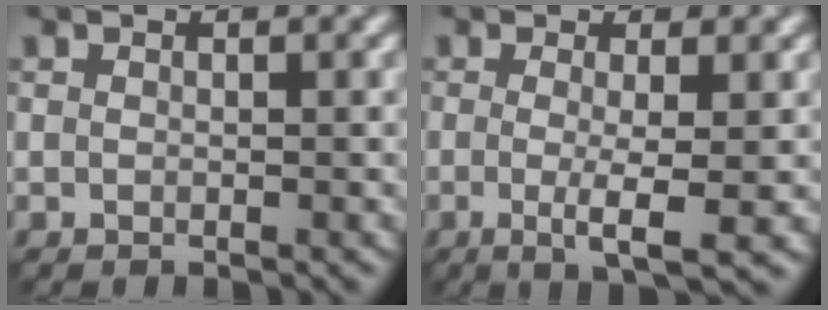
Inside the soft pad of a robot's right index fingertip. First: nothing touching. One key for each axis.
{"total": 3.8, "fx": -1.1, "fy": 0.4, "fz": 3.6, "tx": -0.064, "ty": -0.003, "tz": -0.008}